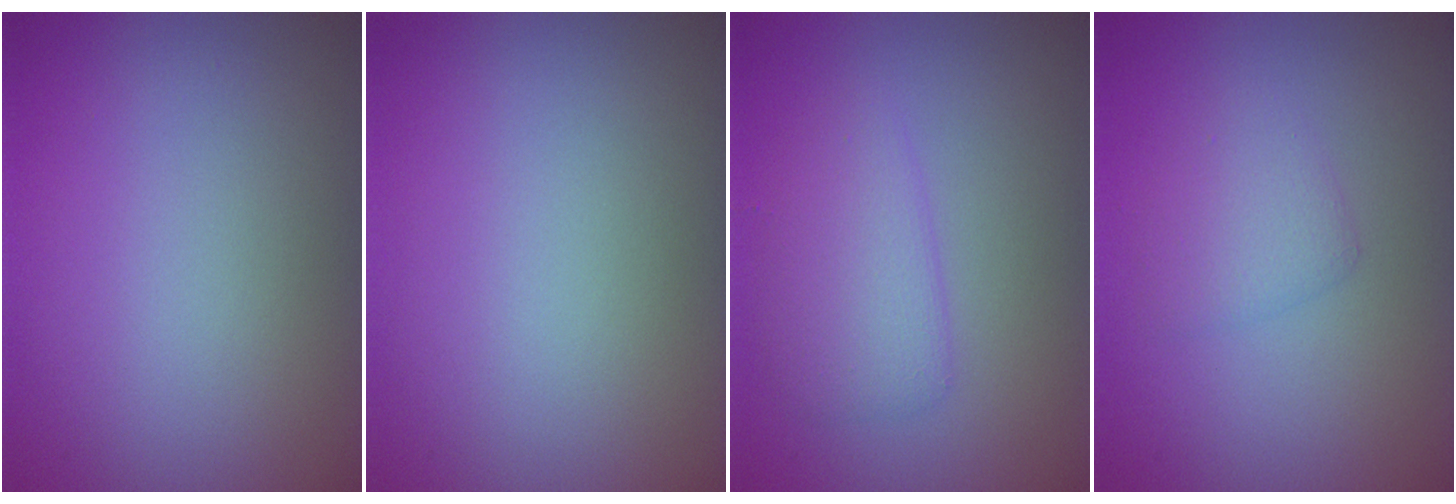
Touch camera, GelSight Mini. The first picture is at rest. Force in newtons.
{"total": 0.0}
{"total": 2.8, "press": 2.8, "slide": 0.1}
{"total": 1.9, "press": 1.9, "slide": 0.1}